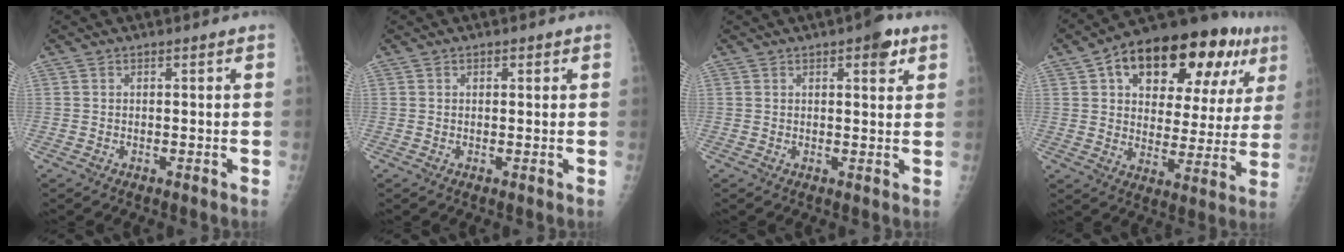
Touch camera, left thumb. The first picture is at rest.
{"total": 0.7, "force": [0.4, 0.5, 0.2], "torque": [0.006, -0.002, 0.003]}
{"total": 4.6, "force": [2.4, 1.7, 3.5], "torque": [-0.032, -0.007, 0.026]}
{"total": 25.5, "force": [11.8, 13.1, 18.4], "torque": [-0.232, 0.013, 0.173]}